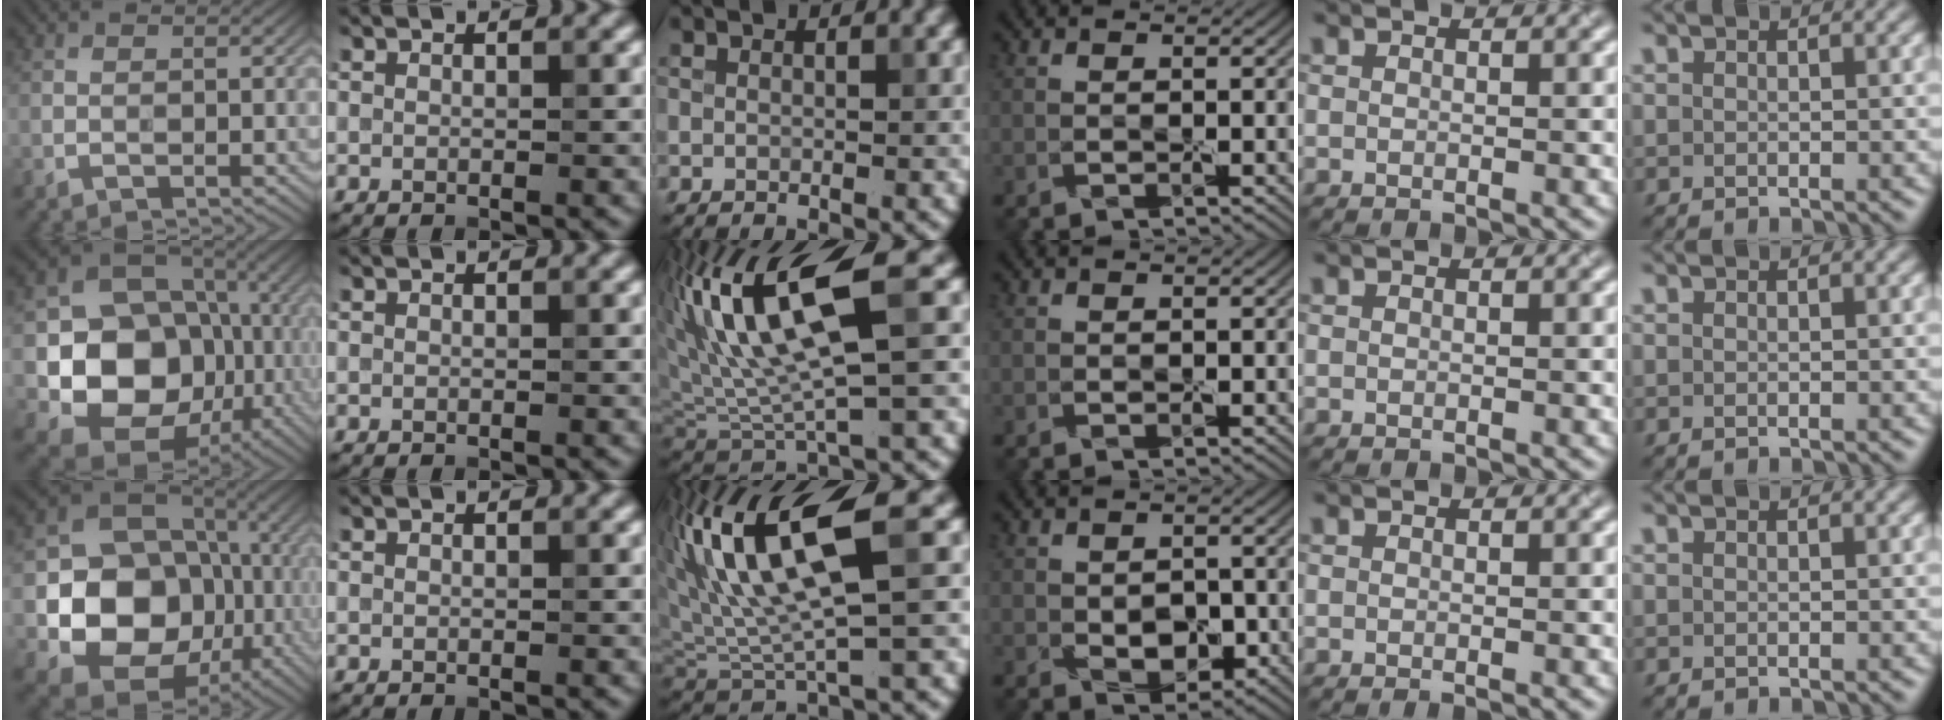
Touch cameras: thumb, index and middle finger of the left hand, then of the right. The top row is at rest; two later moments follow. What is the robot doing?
{"motion": "peel", "object": "plastic screen protector"}